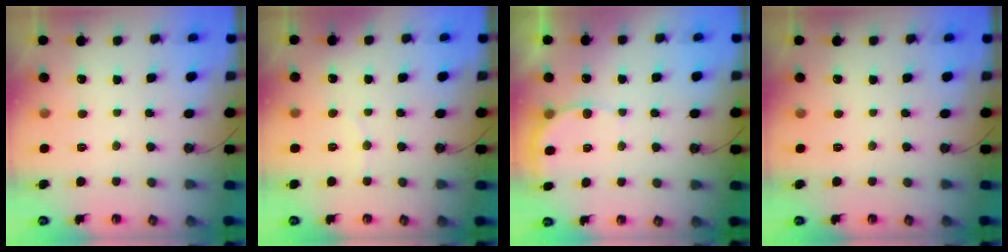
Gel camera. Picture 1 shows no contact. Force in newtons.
{"total": 2.4, "press": 2.4, "slide": 0.2}
{"total": 6.0, "press": 6.0, "slide": 0.9}
{"total": 0.0}